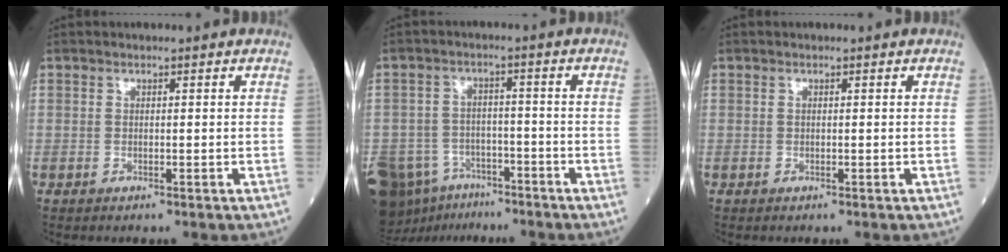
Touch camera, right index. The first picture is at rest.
{"total": 15.5, "force": [-10.2, 9.9, 6.3], "torque": [-0.169, -0.001, -0.155]}
{"total": 0.0}